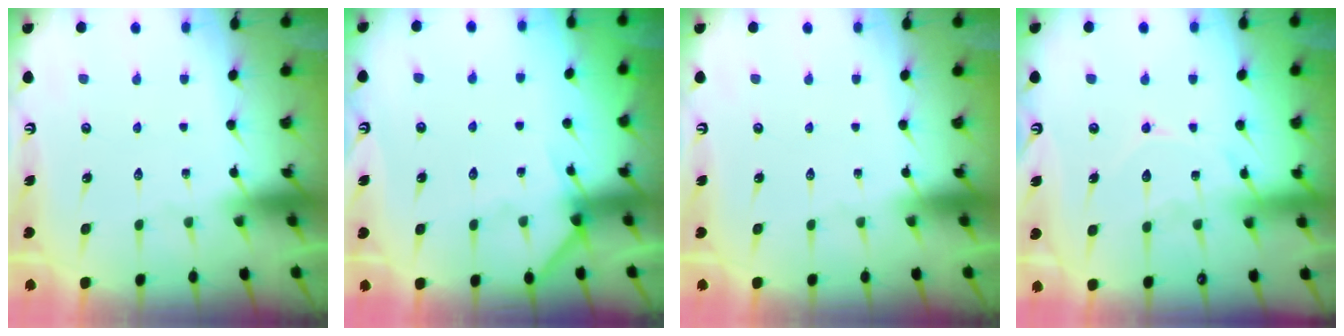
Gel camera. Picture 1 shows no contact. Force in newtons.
{"total": 5.7, "press": 5.6, "slide": 0.4}
{"total": 0.0}
{"total": 10.8, "press": 10.8, "slide": 0.9}